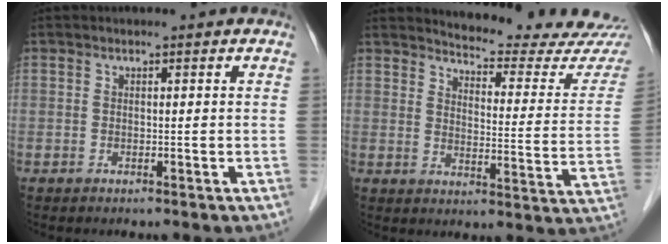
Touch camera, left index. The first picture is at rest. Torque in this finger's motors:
{"motor_torque": [0.16, -0.21, 0.03, 0.01]}